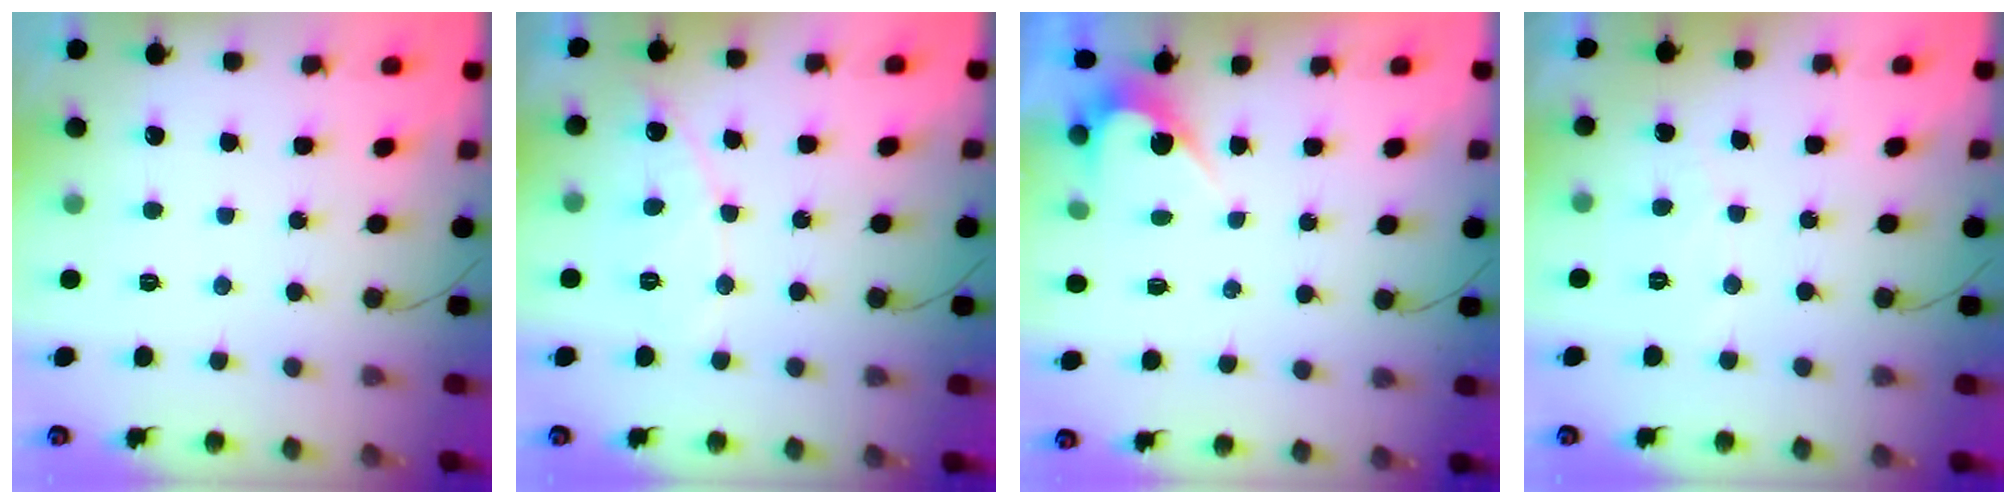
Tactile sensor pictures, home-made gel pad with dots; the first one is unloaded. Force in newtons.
{"total": 8.0, "press": 7.9, "slide": 0.7}
{"total": 3.3, "press": 3.3, "slide": 0.1}
{"total": 3.9, "press": 3.9, "slide": 0.2}